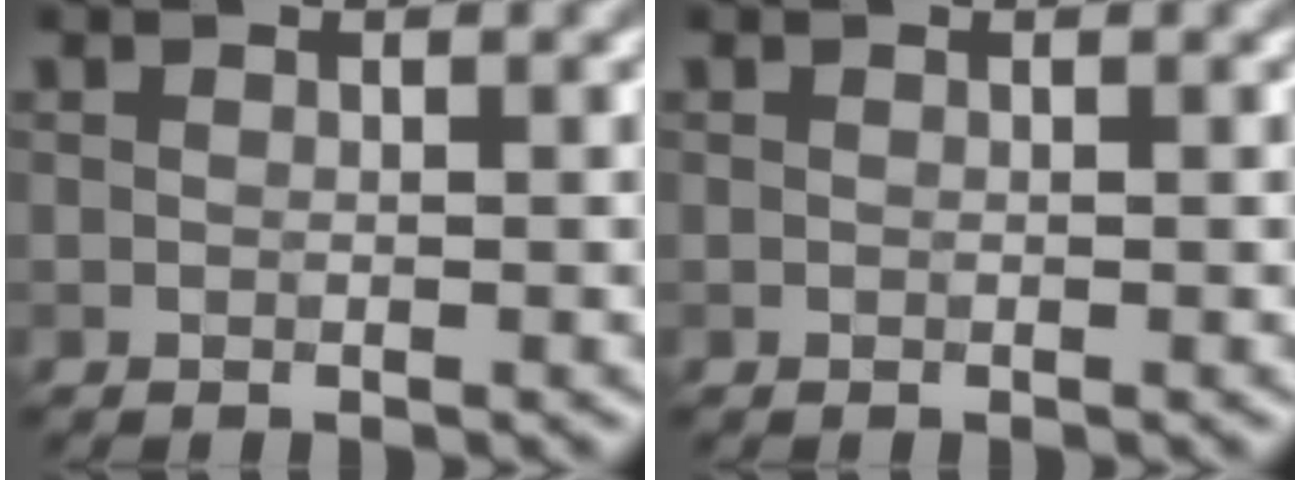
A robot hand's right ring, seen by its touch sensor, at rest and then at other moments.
{"total": 0.0}